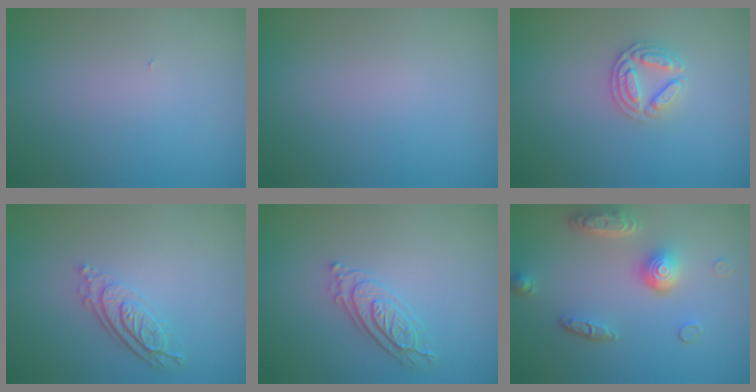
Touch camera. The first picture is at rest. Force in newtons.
{"total": 0.0}
{"total": 2.7, "press": 2.7, "slide": 0.6}
{"total": 3.3, "press": 2.6, "slide": 2.1}
{"total": 2.9, "press": 2.7, "slide": 1.0}
{"total": 5.2, "press": 3.8, "slide": 3.5}